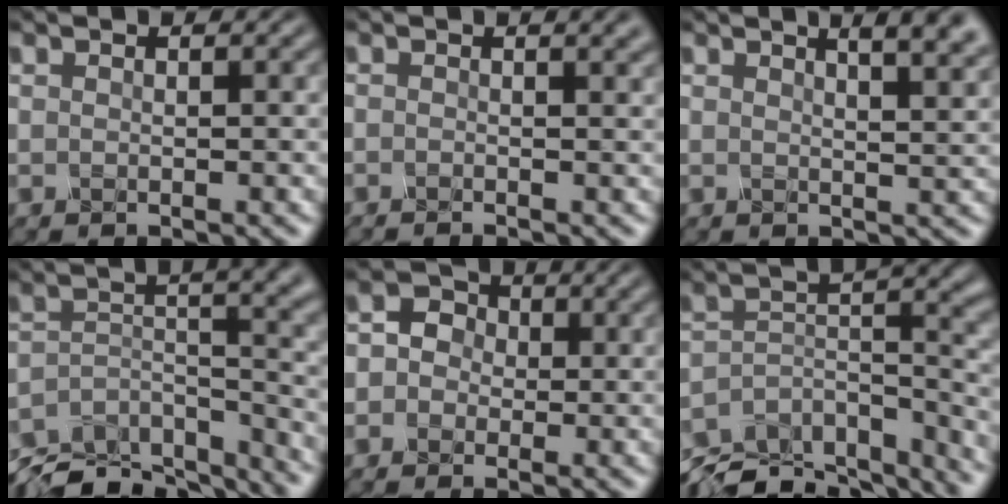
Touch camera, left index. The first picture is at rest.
{"total": 2.6, "force": [-0.3, 1.3, 2.2], "torque": [0.007, 0.009, -0.016]}
{"total": 8.2, "force": [4.8, 3.6, 5.6], "torque": [-0.009, 0.047, 0.028]}
{"total": 12.5, "force": [-11.5, 3.2, 3.6], "torque": [-0.067, 0.006, -0.165]}
{"total": 2.3, "force": [-0.7, 2.2, 0.2], "torque": [0.020, 0.002, -0.019]}
{"total": 13.3, "force": [-11.7, 4.4, 4.6], "torque": [-0.093, 0.001, -0.162]}